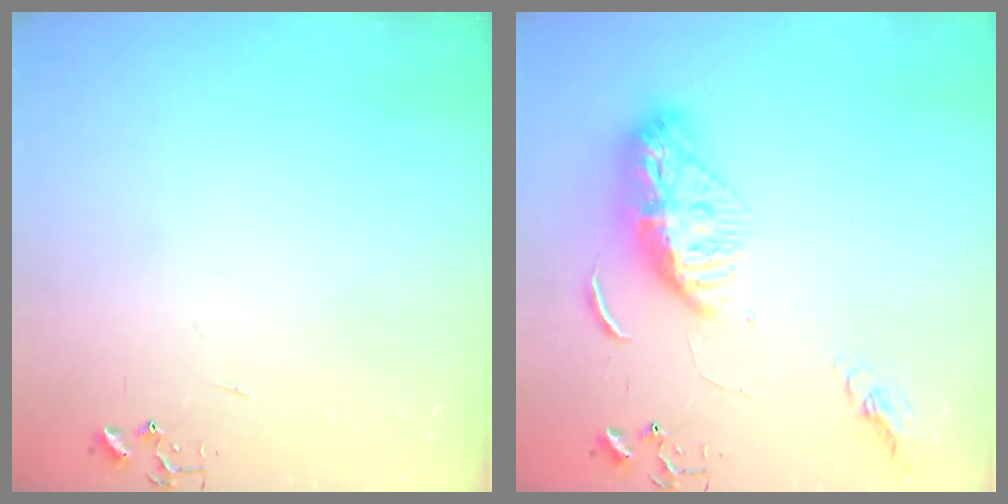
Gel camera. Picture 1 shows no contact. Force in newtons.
{"total": 11.5, "press": 11.4, "slide": 1.2}